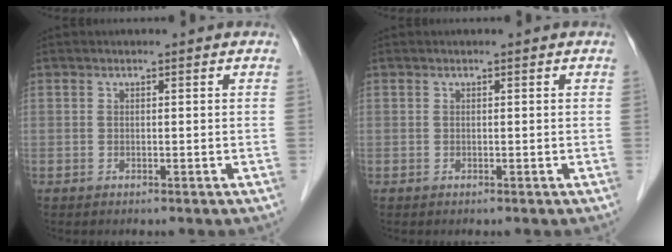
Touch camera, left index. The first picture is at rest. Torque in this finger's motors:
{"motor_torque": [0.05, 0.01, 0.01, 0.00]}